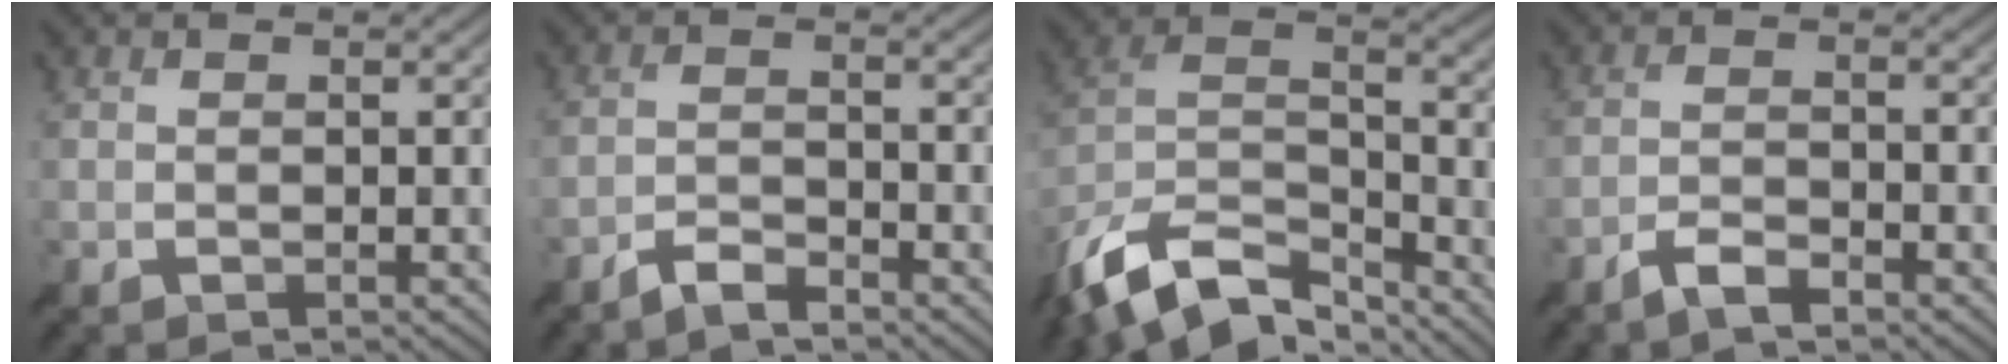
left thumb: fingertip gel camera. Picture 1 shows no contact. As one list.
[{"total": 3.1, "force": [-2.7, 0.5, 1.4], "torque": [-0.027, 0.002, -0.057]}, {"total": 14.5, "force": [-10.9, 5.9, 7.5], "torque": [-0.186, -0.008, -0.197]}, {"total": 3.1, "force": [-2.4, 0.6, 1.8], "torque": [-0.037, 0.002, -0.054]}]